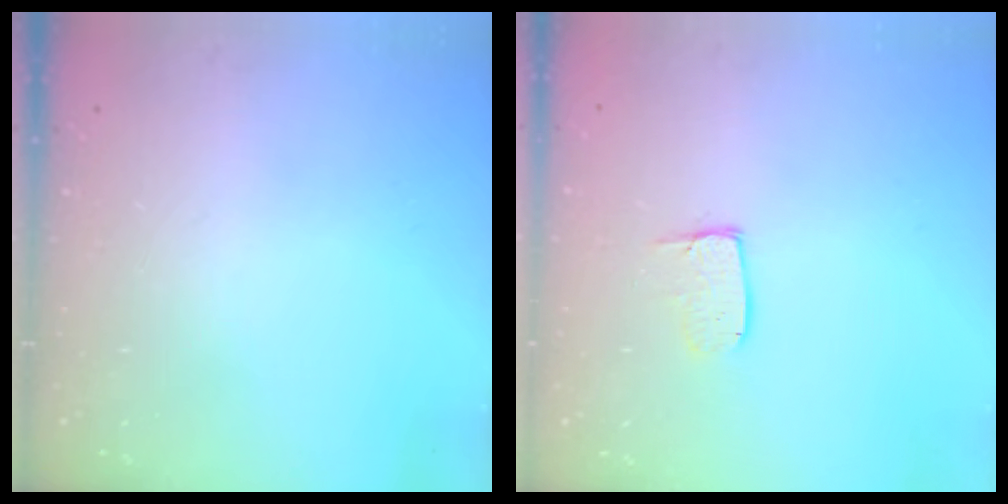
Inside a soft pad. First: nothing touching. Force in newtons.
{"total": 6.7, "press": 6.7, "slide": 0.5}